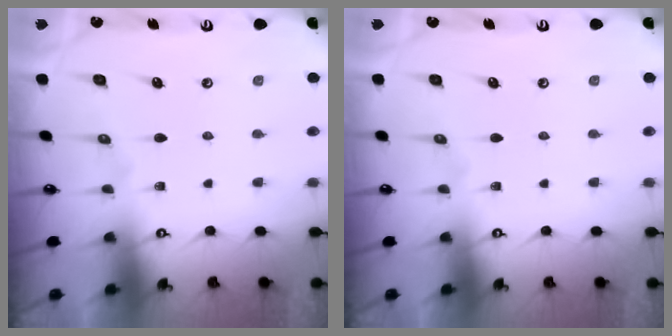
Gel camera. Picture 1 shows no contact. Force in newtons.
{"total": 0.0}